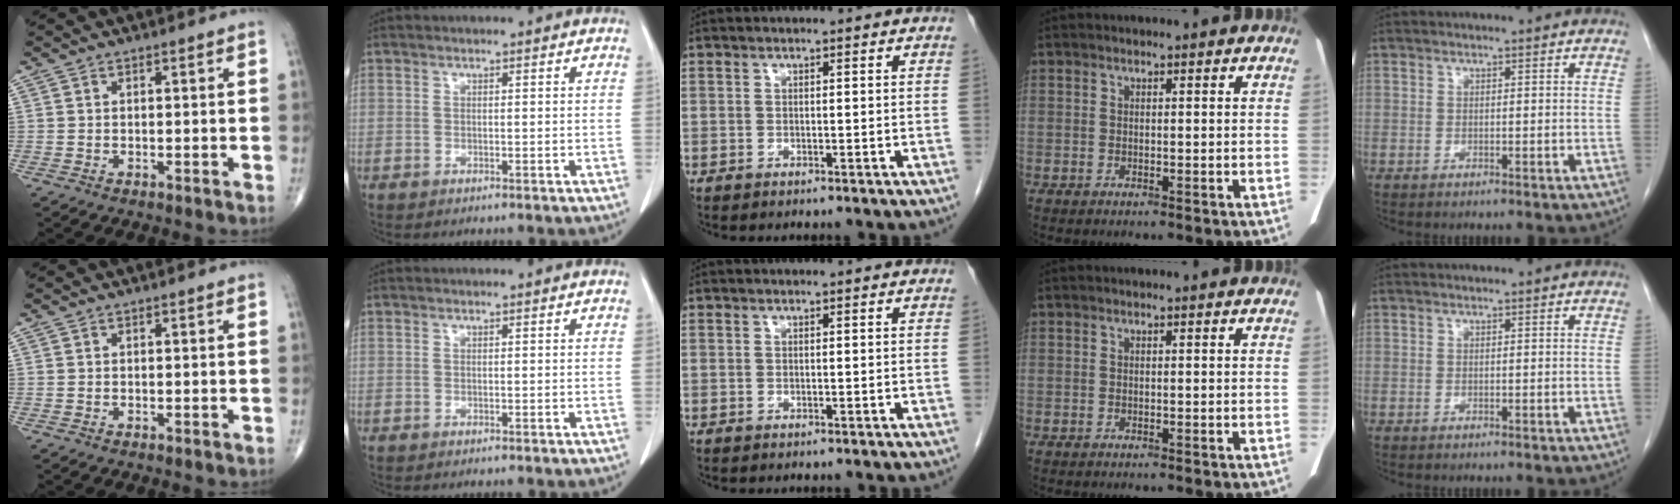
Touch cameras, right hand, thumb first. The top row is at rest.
{}